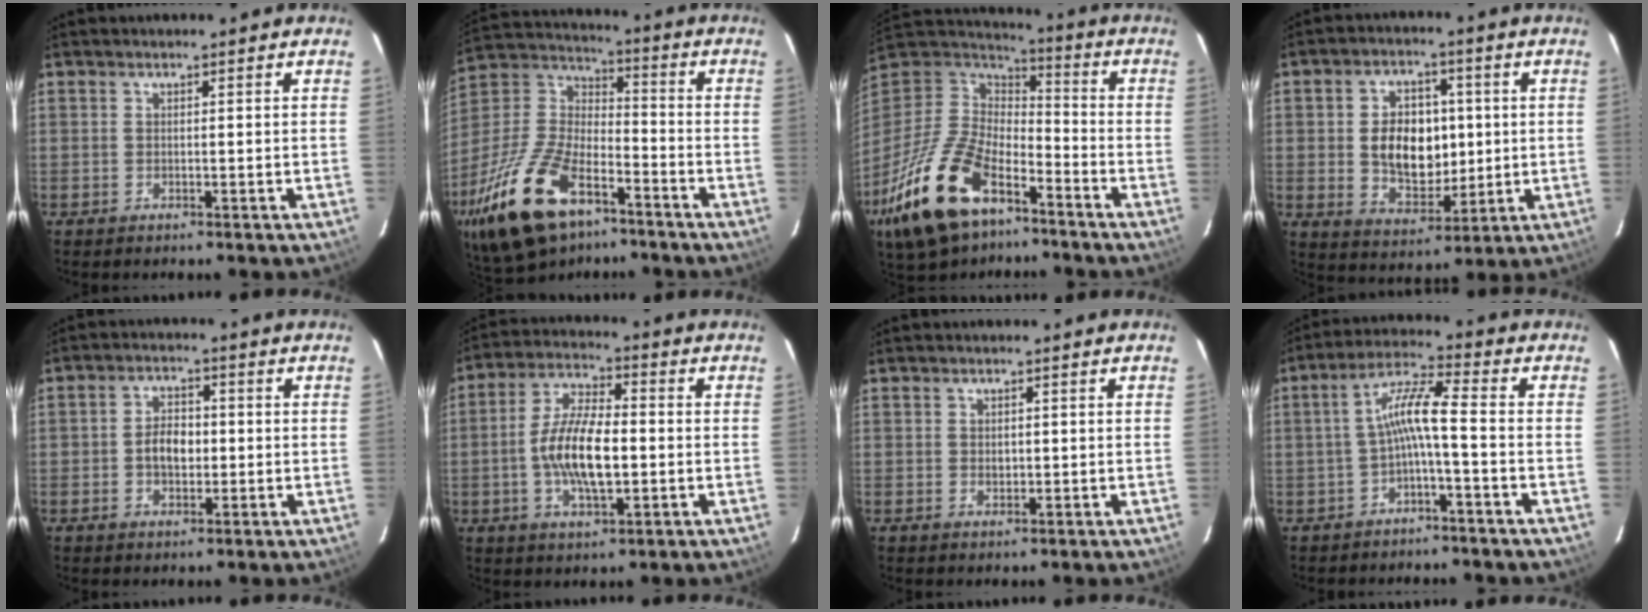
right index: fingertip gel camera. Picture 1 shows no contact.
{"total": 25.1, "force": [-14.3, 12.5, 16.4], "torque": [-0.355, -0.013, -0.253]}
{"total": 24.0, "force": [-13.8, 12.3, 15.4], "torque": [-0.338, -0.027, -0.246]}
{"total": 11.4, "force": [0.6, 8.0, 8.2], "torque": [-0.151, 0.010, 0.025]}
{"total": 4.9, "force": [-0.7, 3.4, 3.4], "torque": [-0.063, 0.010, -0.010]}
{"total": 11.6, "force": [-1.6, 4.5, 10.5], "torque": [-0.210, 0.005, -0.030]}
{"total": 1.3, "force": [0.1, 1.1, 0.7], "torque": [-0.010, 0.002, 0.002]}
{"total": 6.4, "force": [-2.0, 0.3, 6.1], "torque": [-0.136, 0.018, -0.035]}